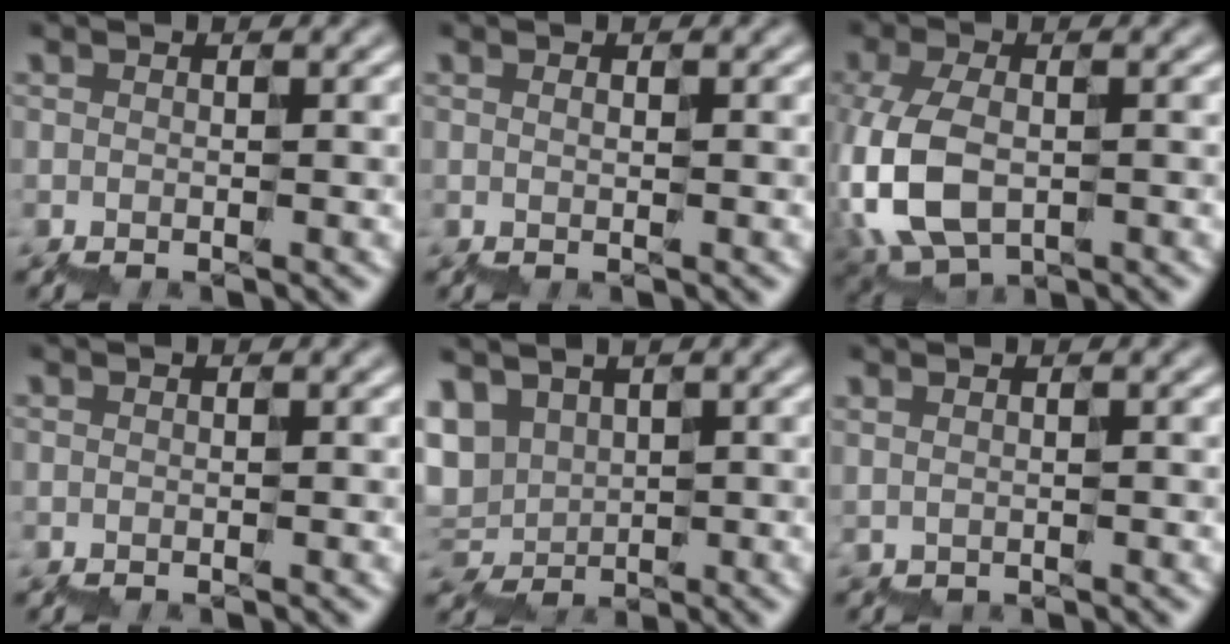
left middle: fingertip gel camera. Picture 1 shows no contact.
{"total": 0.9, "force": [0.7, 0.0, 0.5], "torque": [-0.006, 0.002, 0.010]}
{"total": 4.9, "force": [-0.2, 3.3, 3.6], "torque": [-0.116, 0.005, -0.005]}
{"total": 0.0}
{"total": 3.3, "force": [2.8, 1.7, 0.0], "torque": [-0.016, 0.015, 0.055]}
{"total": 0.9, "force": [0.9, 0.0, 0.0], "torque": [0.010, -0.001, 0.014]}